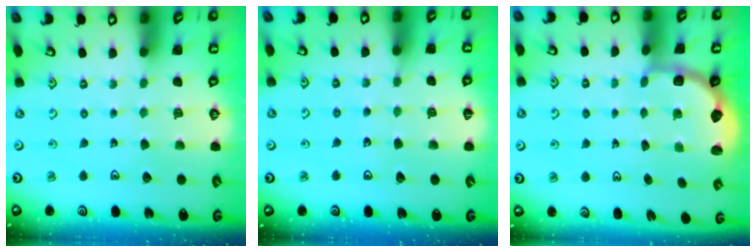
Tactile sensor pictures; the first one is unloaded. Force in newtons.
{"total": 3.0, "press": 3.0, "slide": 0.3}
{"total": 2.9, "press": 2.4, "slide": 1.6}